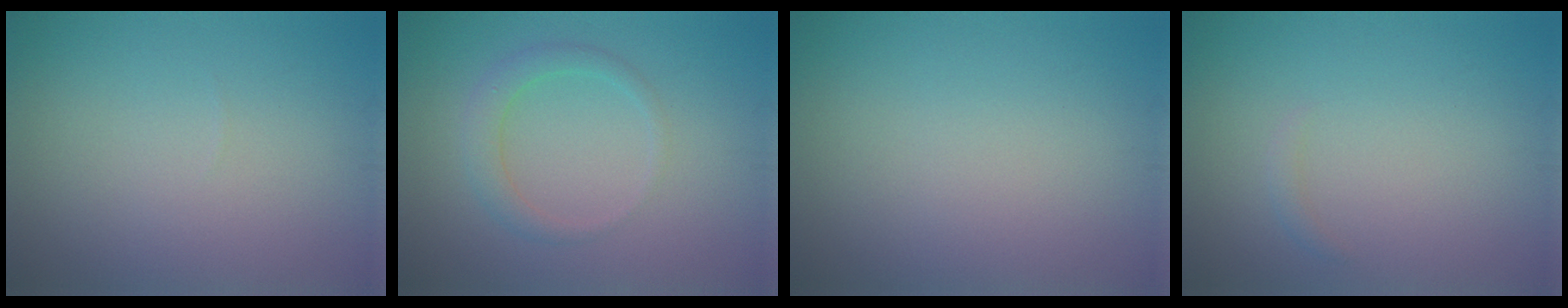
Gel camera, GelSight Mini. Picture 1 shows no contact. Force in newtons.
{"total": 2.2, "press": 2.2, "slide": 0.1}
{"total": 0.0}
{"total": 0.7, "press": 0.7, "slide": 0.0}